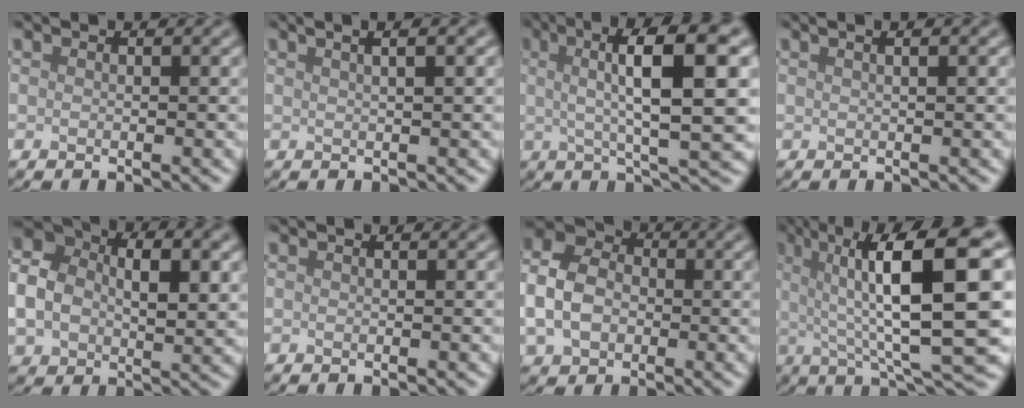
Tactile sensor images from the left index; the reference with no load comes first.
{"total": 4.7, "force": [2.3, 2.2, 3.4], "torque": [-0.012, 0.034, -0.006]}
{"total": 10.7, "force": [2.4, 2.4, 10.2], "torque": [-0.134, 0.015, 0.034]}
{"total": 2.7, "force": [1.4, 1.2, 2.0], "torque": [-0.007, 0.009, -0.006]}
{"total": 8.8, "force": [0.7, 5.9, 6.5], "torque": [-0.126, 0.004, 0.010]}
{"total": 0.0}
{"total": 6.4, "force": [-0.5, 4.9, 4.1], "torque": [-0.101, 0.005, -0.013]}
{"total": 13.4, "force": [2.7, 3.0, 12.8], "torque": [-0.178, 0.017, 0.041]}